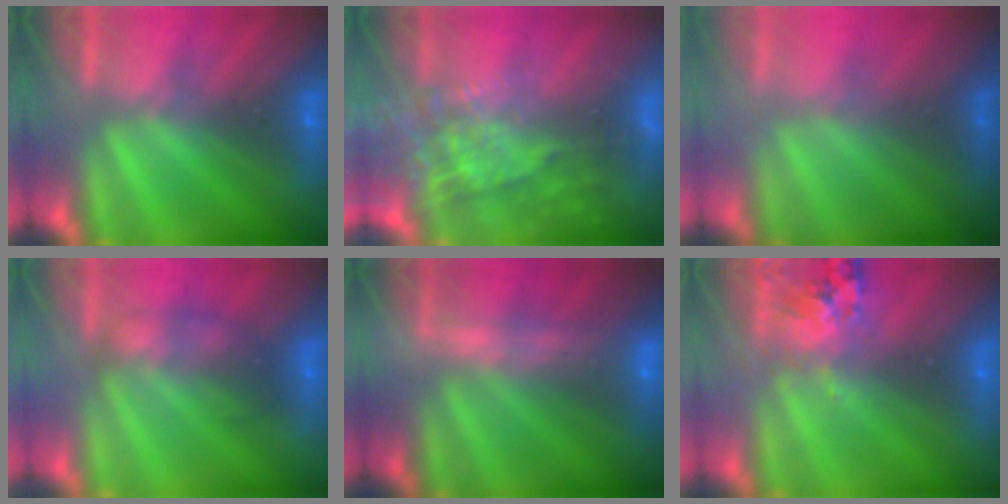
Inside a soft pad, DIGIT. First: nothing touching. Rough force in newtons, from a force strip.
{"total": 8.0}
{"total": 2.4}
{"total": 1.8}
{"total": 2.3}
{"total": 2.8}